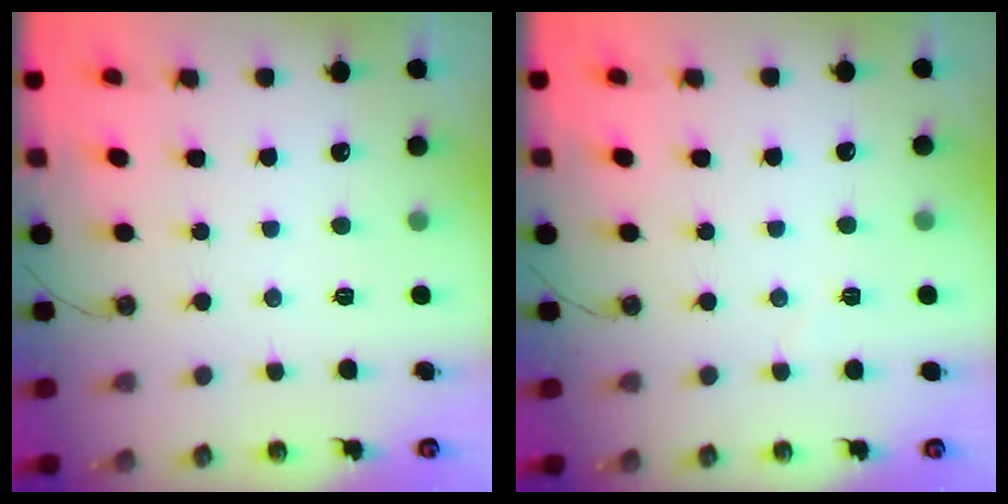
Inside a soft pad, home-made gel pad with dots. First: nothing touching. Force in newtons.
{"total": 2.1, "press": 1.9, "slide": 0.7}